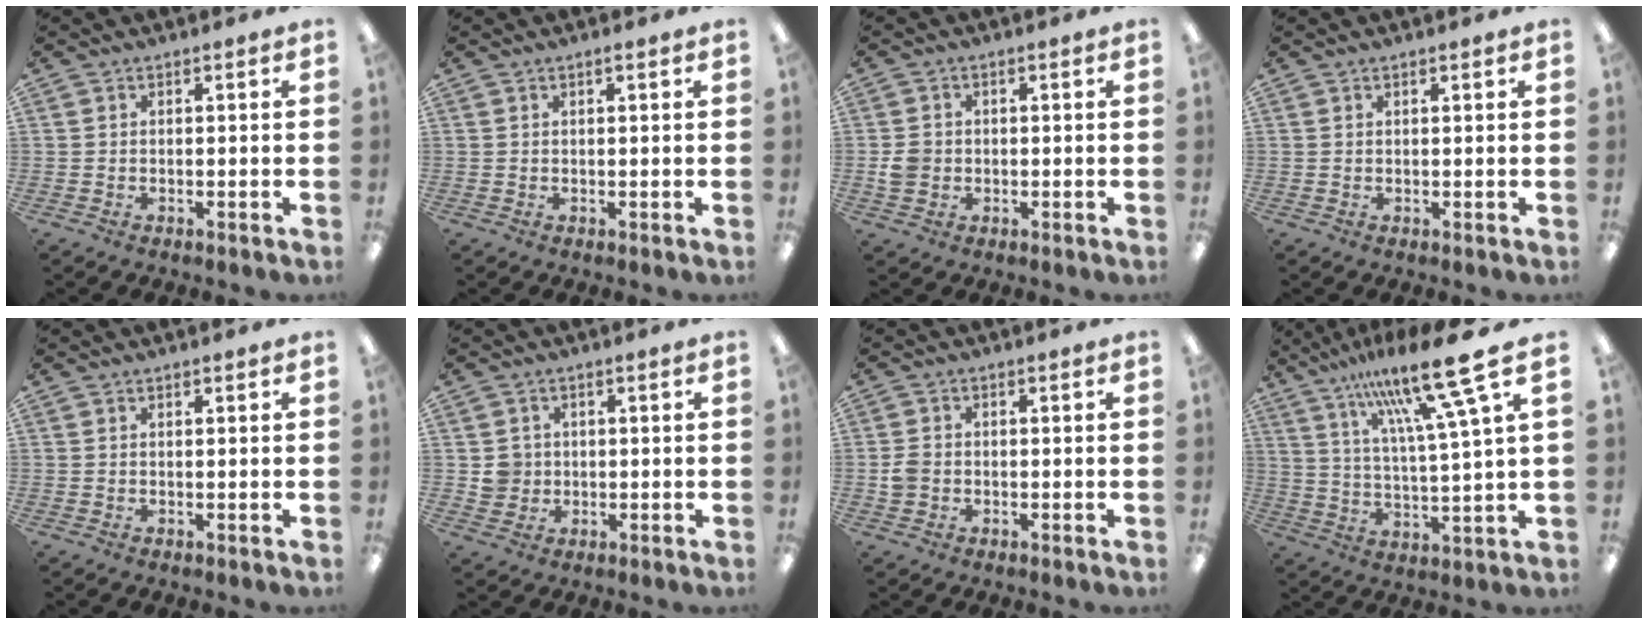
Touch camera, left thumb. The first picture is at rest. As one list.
[{"total": 1.1, "force": [0.6, 0.2, 0.9], "torque": [-0.019, 0.001, 0.010]}, {"total": 3.3, "force": [-0.4, 3.1, 1.2], "torque": [-0.013, 0.001, -0.009]}, {"total": 0.8, "force": [0.6, 0.2, 0.6], "torque": [-0.012, -0.001, 0.010]}, {"total": 0.7, "force": [0.5, 0.1, 0.5], "torque": [-0.010, 0.000, 0.008]}, {"total": 3.9, "force": [0.3, 3.9, 0.5], "torque": [-0.002, 0.002, 0.003]}, {"total": 3.0, "force": [-0.6, 2.6, 1.4], "torque": [-0.024, 0.005, -0.010]}, {"total": 19.5, "force": [12.6, 2.2, 14.7], "torque": [-0.251, -0.069, 0.191]}]